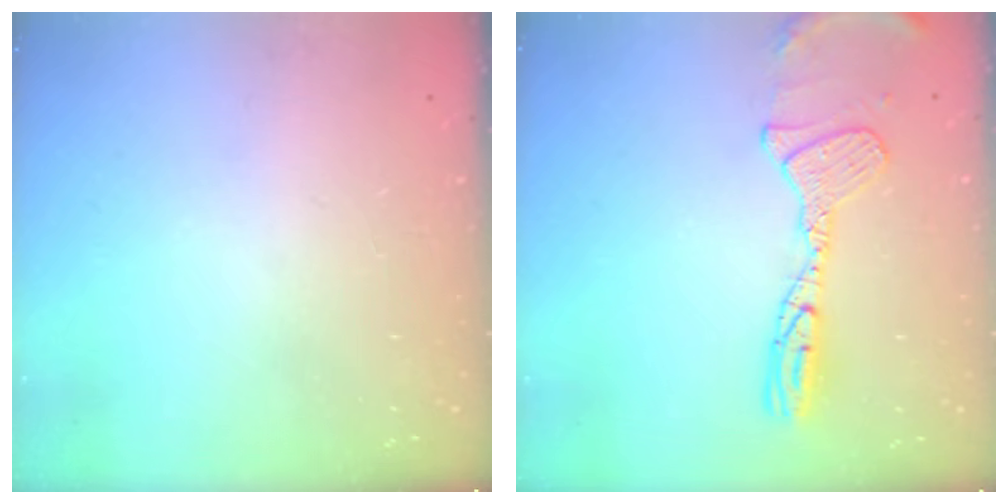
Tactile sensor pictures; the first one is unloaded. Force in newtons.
{"total": 12.6, "press": 12.5, "slide": 1.4}